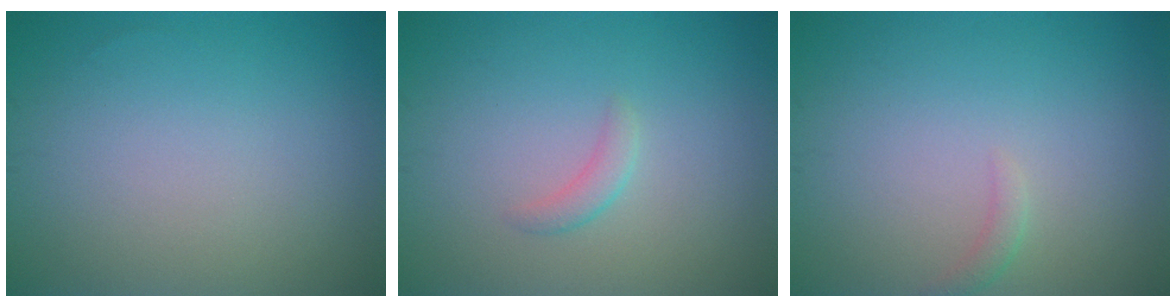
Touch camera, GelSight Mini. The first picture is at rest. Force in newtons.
{"total": 1.2, "press": 1.2, "slide": 0.1}
{"total": 0.9, "press": 0.8, "slide": 0.1}